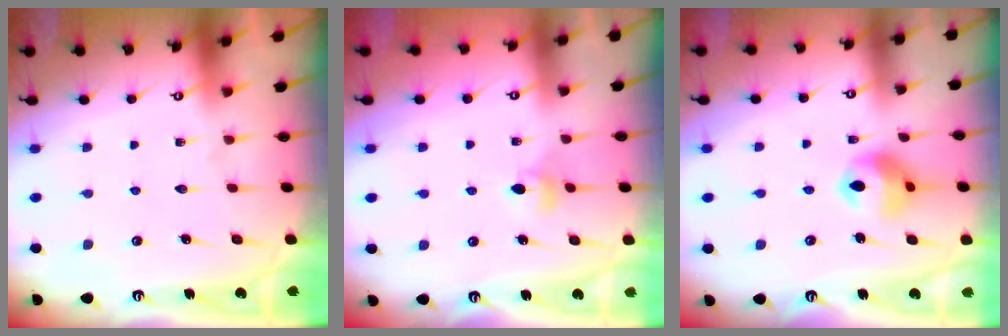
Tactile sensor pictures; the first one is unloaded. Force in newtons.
{"total": 4.0, "press": 4.0, "slide": 0.9}
{"total": 10.8, "press": 10.7, "slide": 1.4}